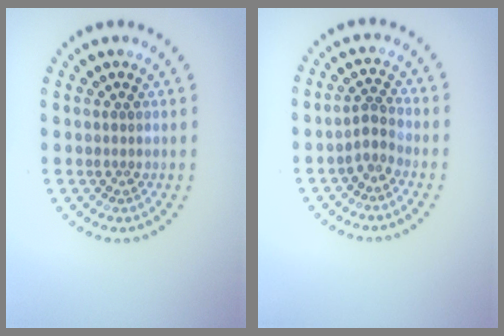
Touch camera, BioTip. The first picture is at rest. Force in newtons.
{"total": 1.8, "press": 1.3, "slide": 1.3}